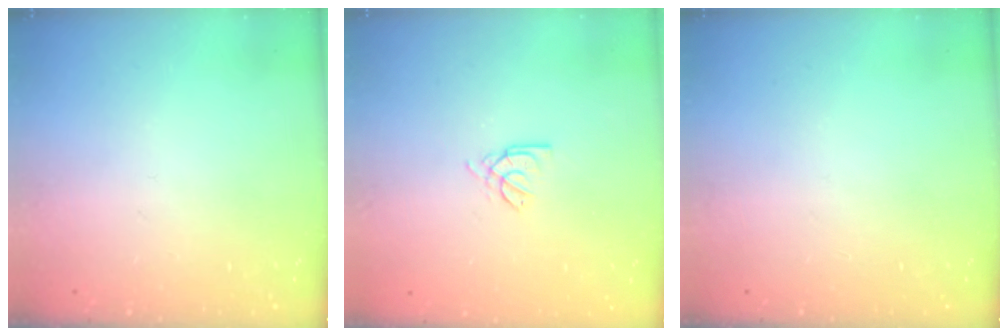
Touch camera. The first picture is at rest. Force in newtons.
{"total": 2.2, "press": 2.2, "slide": 0.6}
{"total": 0.0}